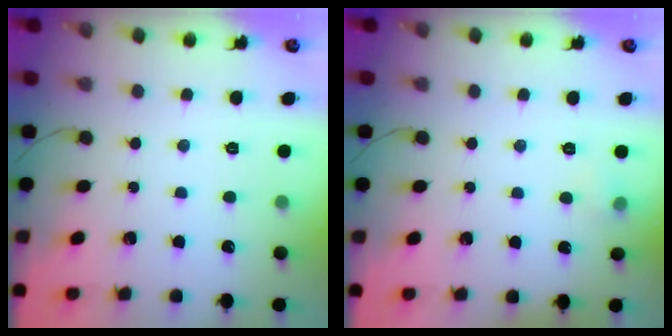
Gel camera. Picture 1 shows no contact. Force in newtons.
{"total": 3.5, "press": 3.4, "slide": 1.0}